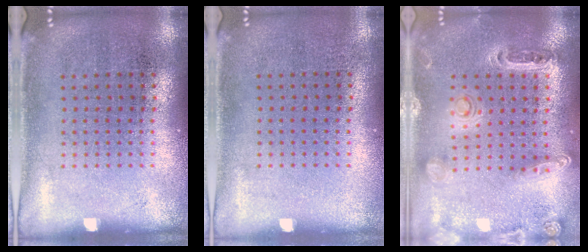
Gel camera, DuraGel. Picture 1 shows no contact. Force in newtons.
{"total": 0.0}
{"total": 1.3, "press": 1.3, "slide": 0.3}